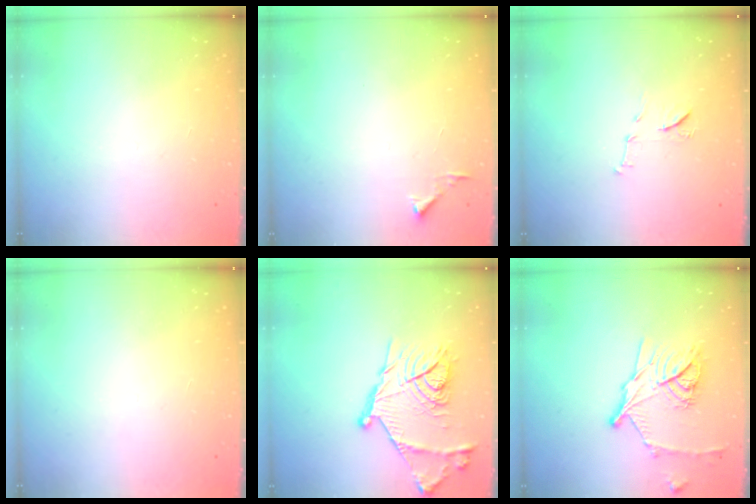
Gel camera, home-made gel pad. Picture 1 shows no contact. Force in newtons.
{"total": 2.8, "press": 2.8, "slide": 0.3}
{"total": 7.4, "press": 7.3, "slide": 0.6}
{"total": 1.5, "press": 1.5, "slide": 0.1}
{"total": 19.6, "press": 19.6, "slide": 0.6}
{"total": 14.9, "press": 14.9, "slide": 0.8}